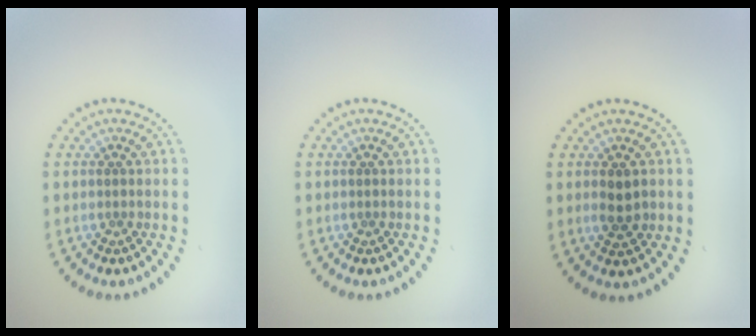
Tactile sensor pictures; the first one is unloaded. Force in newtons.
{"total": 0.0}
{"total": 2.1, "press": 2.1, "slide": 0.3}